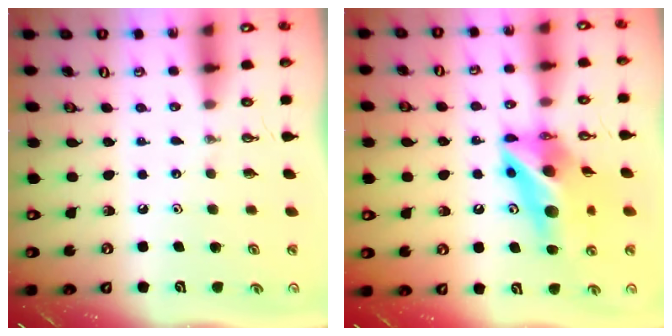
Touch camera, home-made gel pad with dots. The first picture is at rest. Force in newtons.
{"total": 14.5, "press": 14.4, "slide": 1.5}